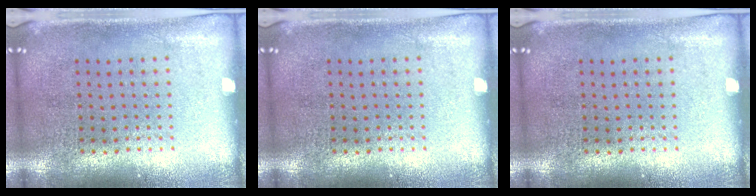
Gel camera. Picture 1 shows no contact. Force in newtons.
{"total": 0.0}
{"total": 0.0}